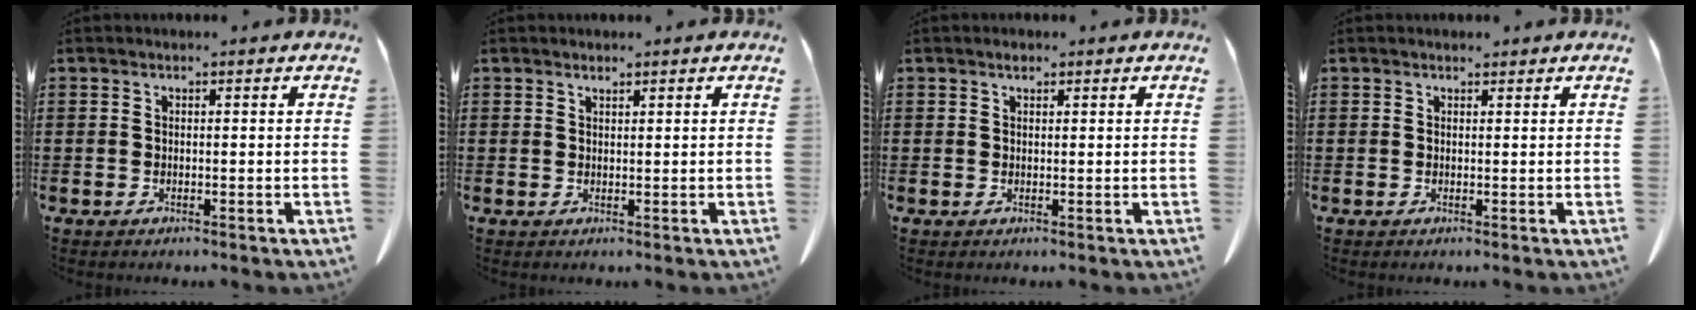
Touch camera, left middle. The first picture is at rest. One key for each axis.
{"total": 0.9, "fx": 0.7, "fy": 0.2, "fz": 0.4, "tx": -0.010, "ty": 0.000, "tz": 0.013}
{"total": 0.8, "fx": 0.6, "fy": 0.3, "fz": 0.5, "tx": -0.010, "ty": 0.001, "tz": 0.012}
{"total": 0.8, "fx": 0.7, "fy": 0.3, "fz": 0.2, "tx": -0.006, "ty": 0.002, "tz": 0.014}